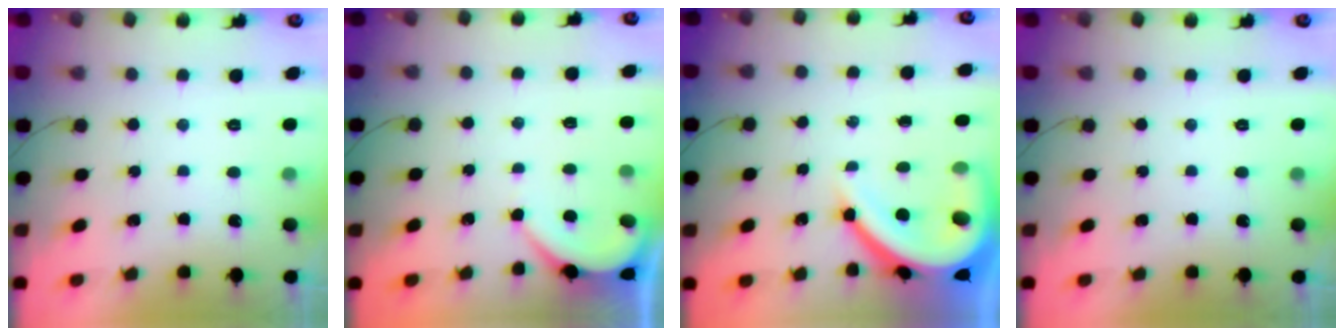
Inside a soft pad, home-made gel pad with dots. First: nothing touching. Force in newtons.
{"total": 2.1, "press": 2.1, "slide": 0.3}
{"total": 13.6, "press": 13.5, "slide": 1.7}
{"total": 0.0}